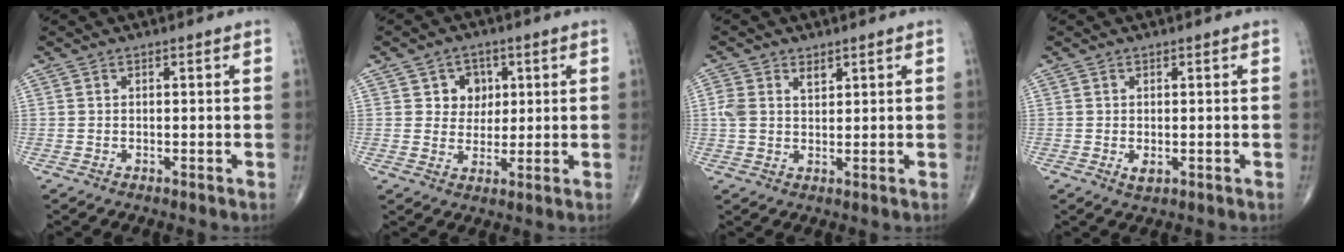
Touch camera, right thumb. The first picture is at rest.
{"total": 5.5, "force": [1.8, 4.7, 2.0], "torque": [0.003, -0.003, 0.026]}
{"total": 4.1, "force": [1.7, 2.7, 2.7], "torque": [-0.048, 0.000, 0.035]}
{"total": 1.4, "force": [-0.2, 0.7, 1.2], "torque": [-0.019, -0.004, 0.000]}